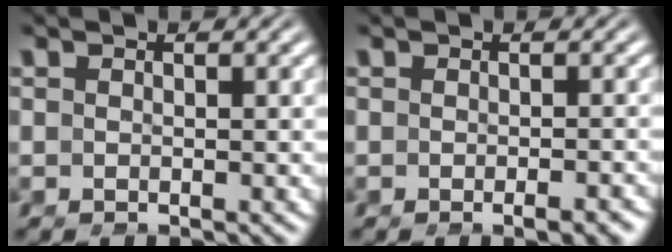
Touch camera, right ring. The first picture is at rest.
{"total": 1.5, "force": [-1.1, 0.2, 1.1], "torque": [-0.011, 0.004, -0.018]}